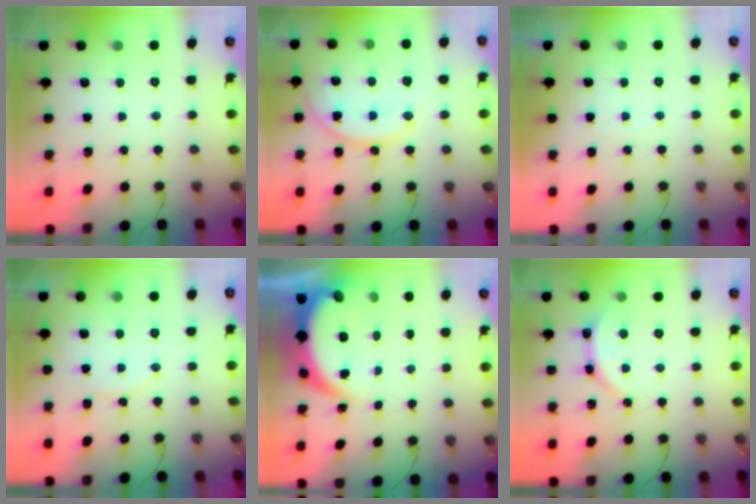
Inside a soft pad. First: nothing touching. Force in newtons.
{"total": 12.4, "press": 12.4, "slide": 1.0}
{"total": 3.0, "press": 2.4, "slide": 1.9}
{"total": 6.0, "press": 6.0, "slide": 0.4}
{"total": 5.0, "press": 4.9, "slide": 0.5}
{"total": 3.6, "press": 3.6, "slide": 0.4}